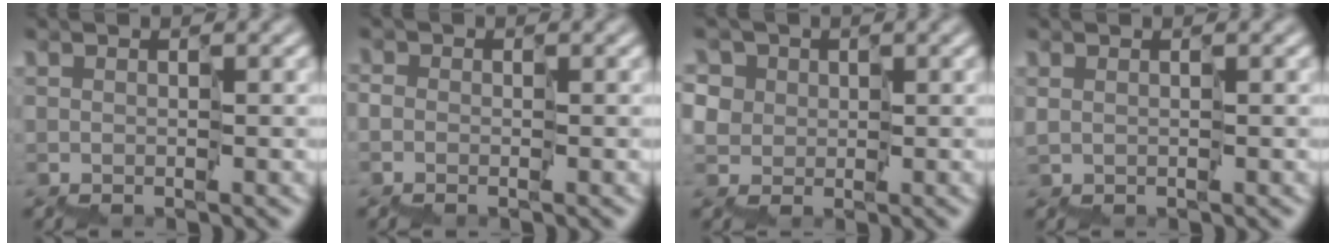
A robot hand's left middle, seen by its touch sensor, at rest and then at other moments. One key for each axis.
{"total": 1.1, "fx": -0.7, "fy": 0.8, "fz": 0.0, "tx": 0.008, "ty": -0.002, "tz": -0.019}
{"total": 3.6, "fx": 2.0, "fy": 2.9, "fz": 0.5, "tx": -0.011, "ty": 0.013, "tz": 0.017}
{"total": 0.6, "fx": 0.5, "fy": -0.3, "fz": -0.1, "tx": -0.002, "ty": 0.000, "tz": 0.011}